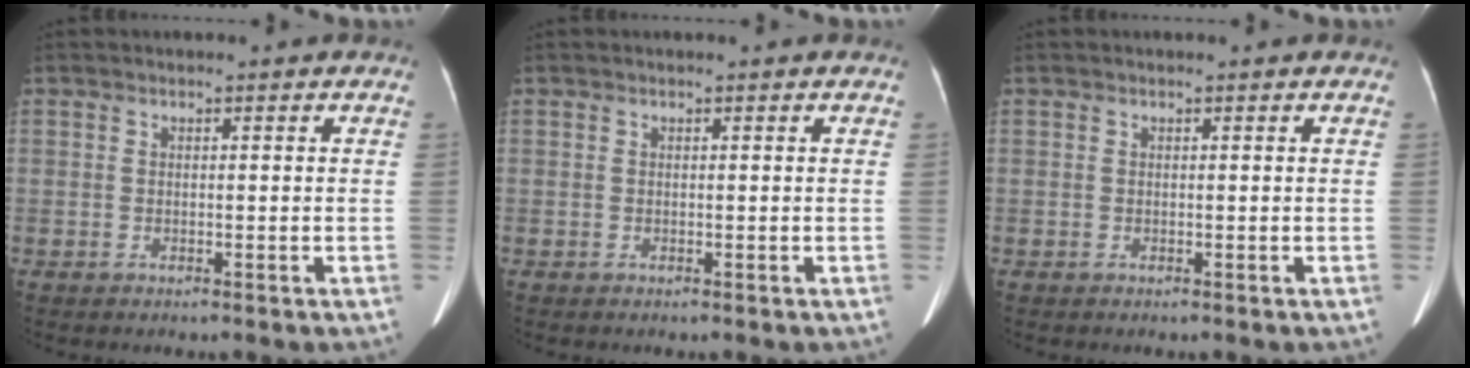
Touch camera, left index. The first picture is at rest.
{"total": 0.0}
{"total": 0.0}